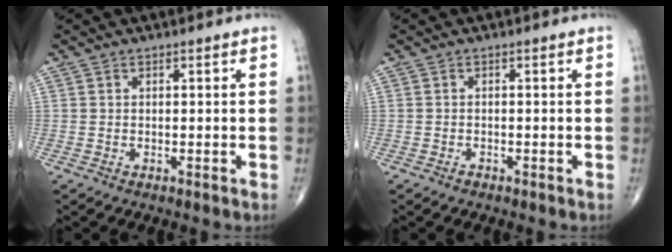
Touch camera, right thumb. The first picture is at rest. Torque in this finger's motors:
{"motor_torque": [-0.24, 0.15, -0.02, -0.10, -0.02]}